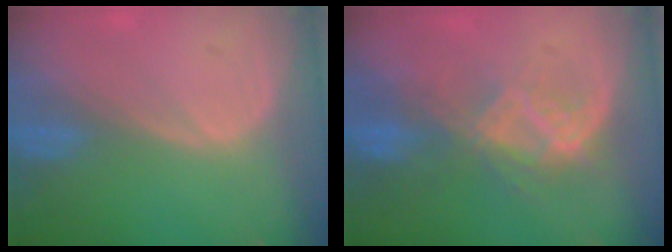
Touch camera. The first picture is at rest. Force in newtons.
{"total": 6.9, "press": 6.5, "slide": 2.2}